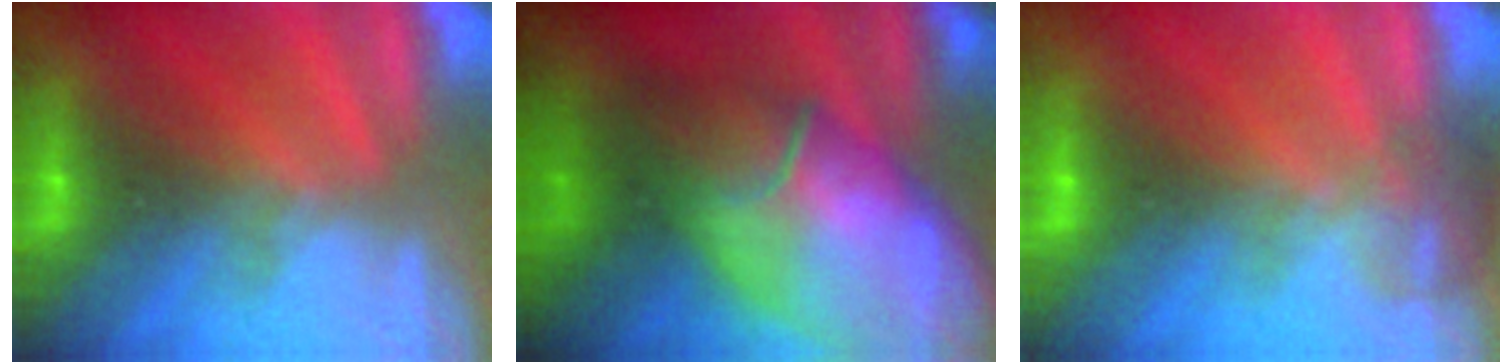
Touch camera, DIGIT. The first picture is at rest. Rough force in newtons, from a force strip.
{"total": 7.6}
{"total": 3.6}